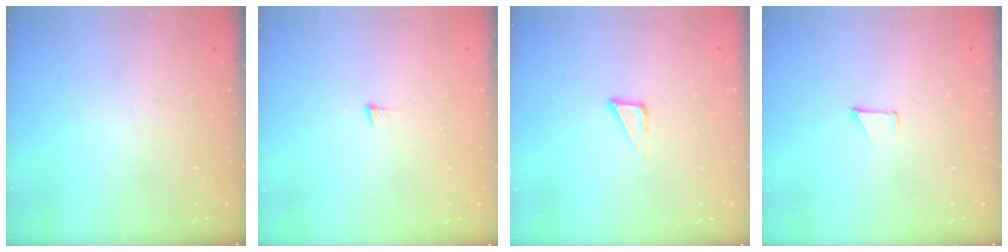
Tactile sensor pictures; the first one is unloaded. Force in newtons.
{"total": 3.6, "press": 3.6, "slide": 0.5}
{"total": 4.8, "press": 4.8, "slide": 0.4}
{"total": 0.9, "press": 0.8, "slide": 0.1}